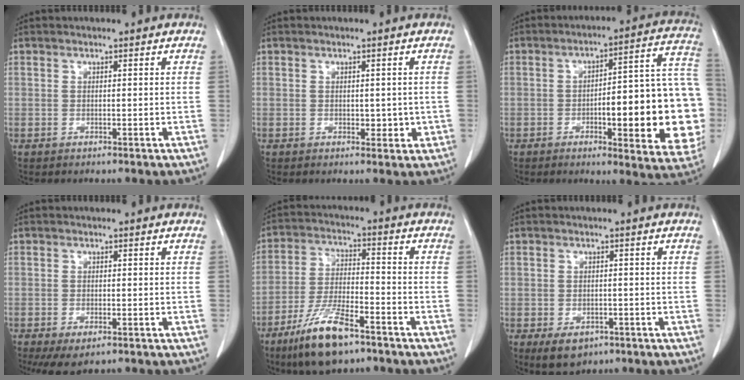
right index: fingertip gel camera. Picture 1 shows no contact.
{"total": 2.3, "force": [-0.2, 1.5, 1.8], "torque": [-0.017, 0.000, 0.003]}
{"total": 21.7, "force": [-3.7, 4.4, 21.0], "torque": [-0.199, 0.032, -0.036]}
{"total": 4.5, "force": [-2.7, 1.8, 3.1], "torque": [-0.051, -0.010, -0.037]}
{"total": 11.6, "force": [-7.7, 2.8, 8.2], "torque": [-0.167, -0.021, -0.138]}
{"total": 4.4, "force": [-2.4, 3.0, 2.2], "torque": [-0.033, -0.003, -0.026]}